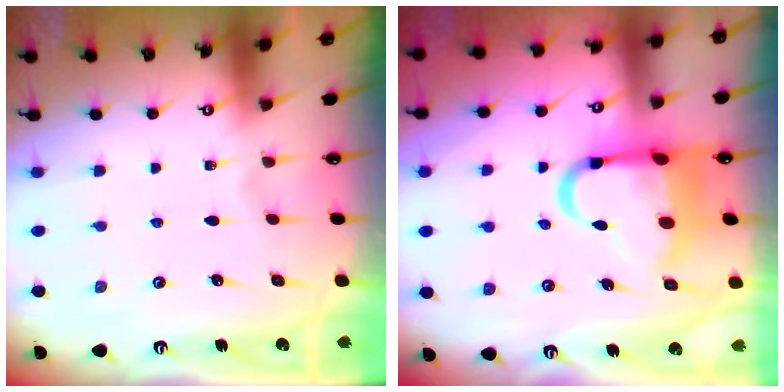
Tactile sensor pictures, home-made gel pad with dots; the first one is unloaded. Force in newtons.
{"total": 13.2, "press": 12.9, "slide": 2.5}